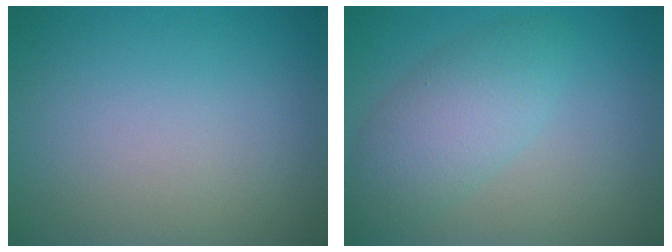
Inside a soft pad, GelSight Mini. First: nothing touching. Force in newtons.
{"total": 4.2, "press": 4.2, "slide": 0.0}